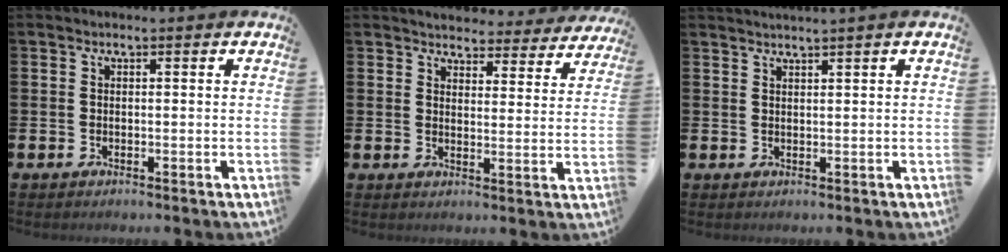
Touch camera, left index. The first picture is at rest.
{"total": 3.9, "force": [3.8, 0.9, -0.1], "torque": [-0.004, -0.033, 0.063]}
{"total": 1.2, "force": [1.1, -0.4, 0.2], "torque": [-0.001, -0.003, 0.021]}